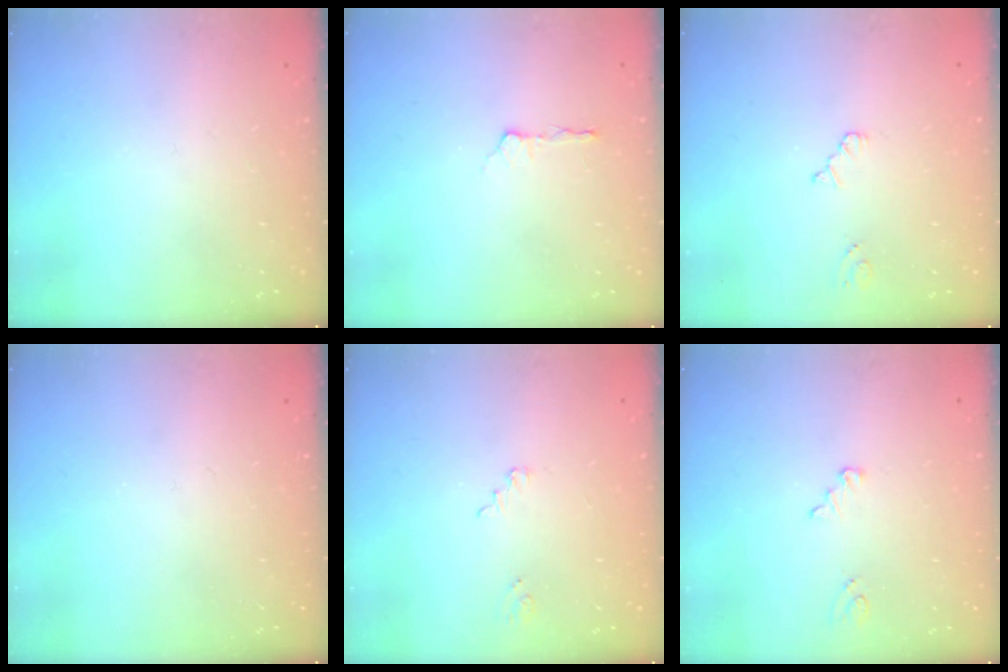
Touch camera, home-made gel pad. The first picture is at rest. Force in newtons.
{"total": 2.9, "press": 2.4, "slide": 1.6}
{"total": 2.5, "press": 2.5, "slide": 0.3}
{"total": 0.0}
{"total": 2.2, "press": 2.2, "slide": 0.2}
{"total": 2.6, "press": 2.5, "slide": 0.3}